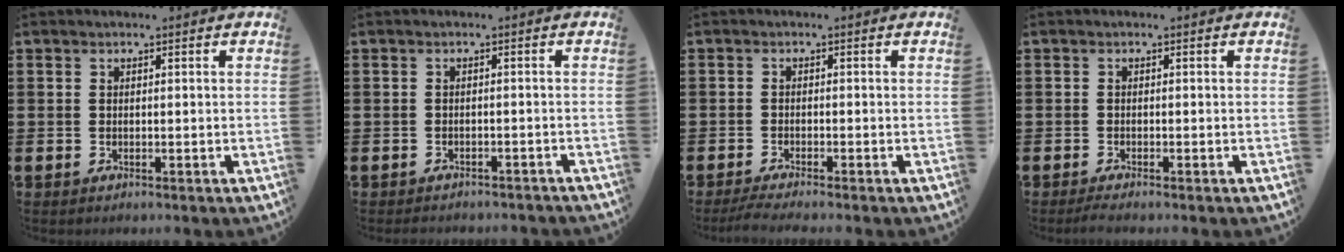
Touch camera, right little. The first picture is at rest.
{"total": 1.1, "force": [-1.1, 0.0, 0.0], "torque": [-0.004, 0.001, -0.022]}
{"total": 1.7, "force": [-1.2, 0.0, 1.1], "torque": [-0.018, 0.000, -0.023]}
{"total": 0.9, "force": [-0.6, 0.0, 0.7], "torque": [-0.011, -0.003, -0.011]}